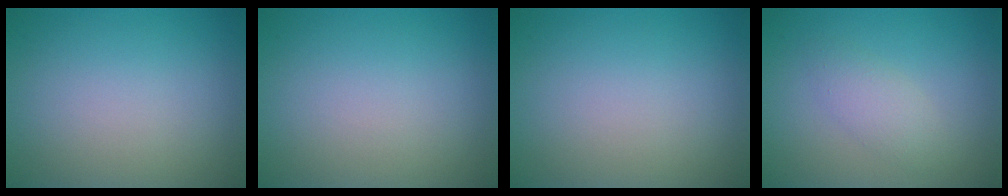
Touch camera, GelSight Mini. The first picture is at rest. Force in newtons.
{"total": 0.0}
{"total": 0.0}
{"total": 2.0, "press": 2.0, "slide": 0.0}